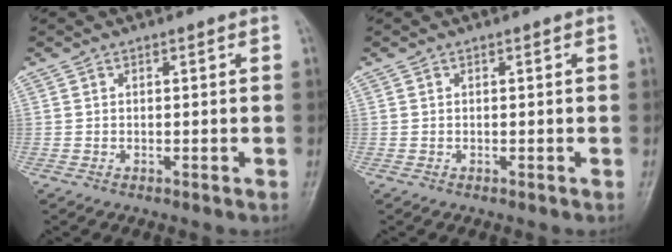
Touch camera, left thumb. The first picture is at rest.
{"total": 0.0}